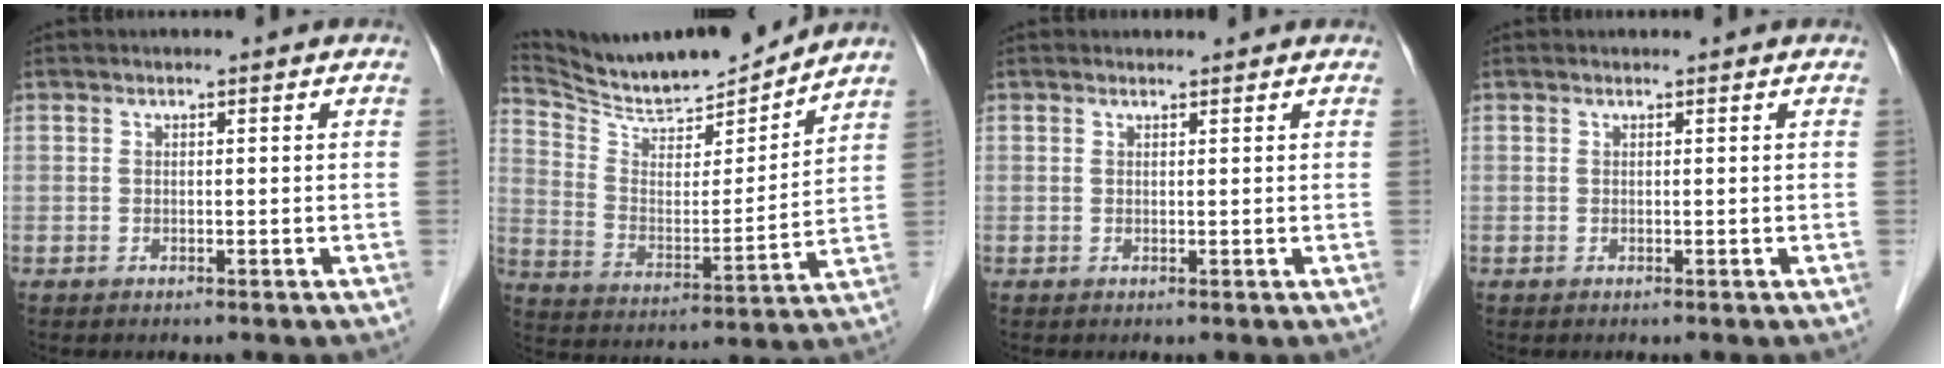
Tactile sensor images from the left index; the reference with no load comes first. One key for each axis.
{"total": 14.4, "fx": 14.0, "fy": 0.1, "fz": 3.4, "tx": -0.073, "ty": -0.010, "tz": 0.246}
{"total": 0.8, "fx": 0.8, "fy": 0.2, "fz": 0.0, "tx": -0.010, "ty": 0.006, "tz": 0.014}
{"total": 0.0}